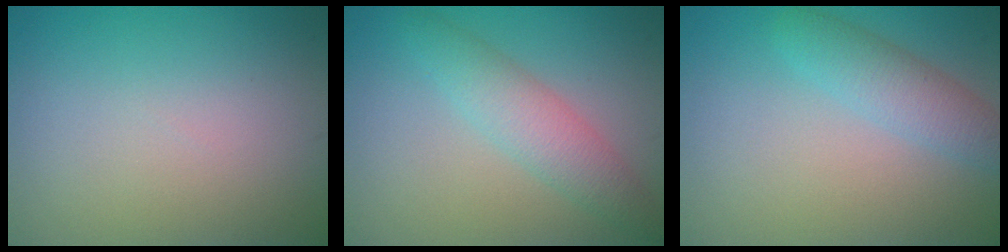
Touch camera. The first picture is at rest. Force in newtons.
{"total": 3.2, "press": 3.2, "slide": 0.0}
{"total": 3.1, "press": 3.1, "slide": 0.1}